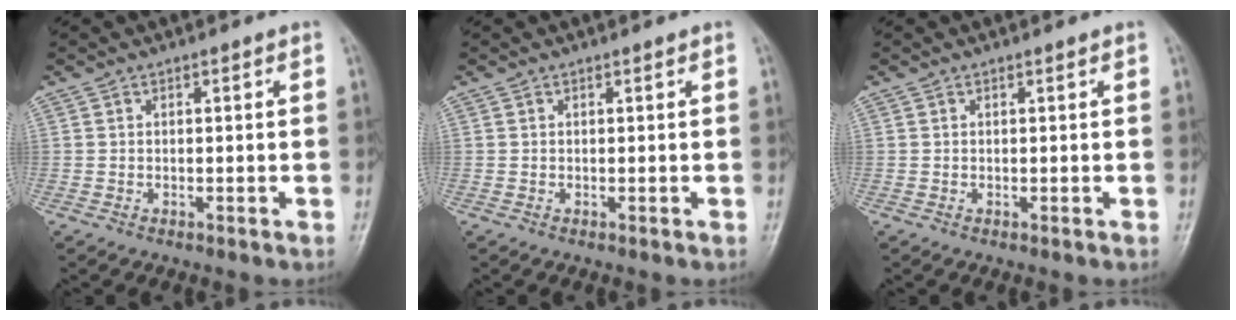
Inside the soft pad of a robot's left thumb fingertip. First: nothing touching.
{"total": 0.0}
{"total": 0.0}